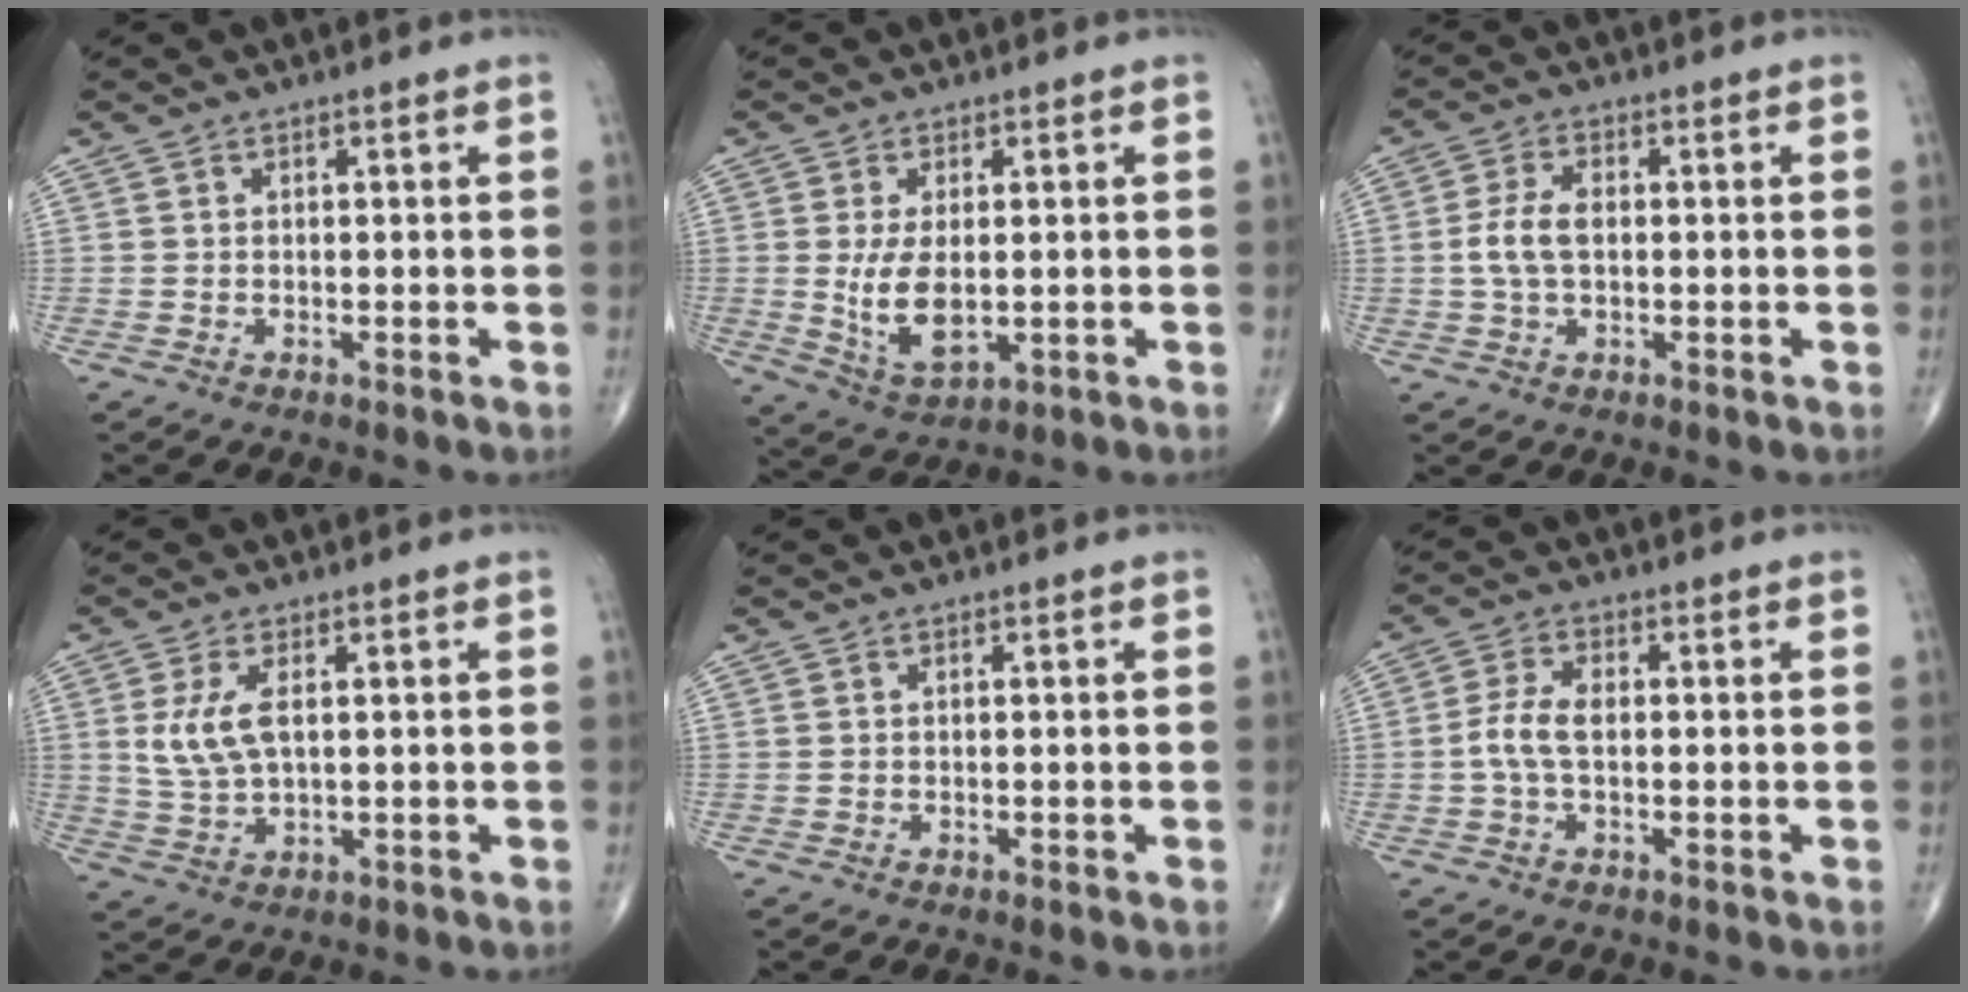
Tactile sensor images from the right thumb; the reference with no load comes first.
{"total": 8.1, "force": [-0.2, 4.1, 7.0], "torque": [-0.127, -0.017, 0.009]}
{"total": 5.4, "force": [-0.1, 3.0, 4.5], "torque": [-0.100, 0.009, -0.005]}
{"total": 6.8, "force": [1.5, 3.2, 5.8], "torque": [-0.127, -0.006, 0.037]}
{"total": 0.0}
{"total": 4.7, "force": [-0.4, 2.3, 4.1], "torque": [-0.095, 0.012, -0.013]}